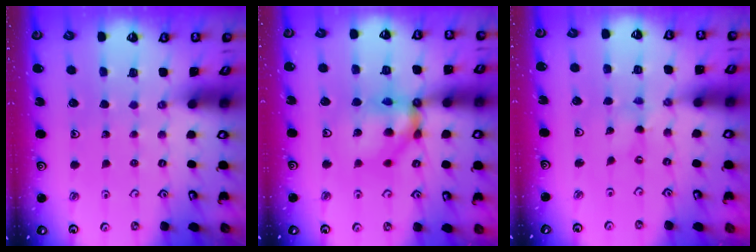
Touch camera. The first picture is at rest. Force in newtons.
{"total": 10.4, "press": 10.3, "slide": 1.4}
{"total": 0.0}